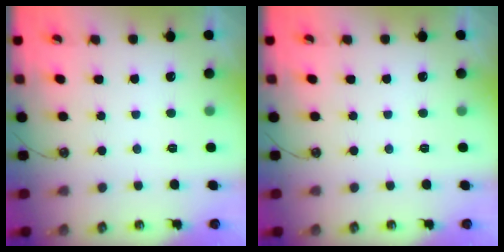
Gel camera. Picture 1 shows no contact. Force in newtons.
{"total": 0.0}